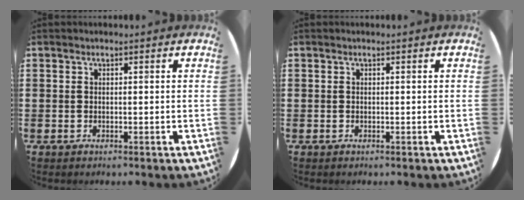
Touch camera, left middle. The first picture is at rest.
{"total": 0.0}